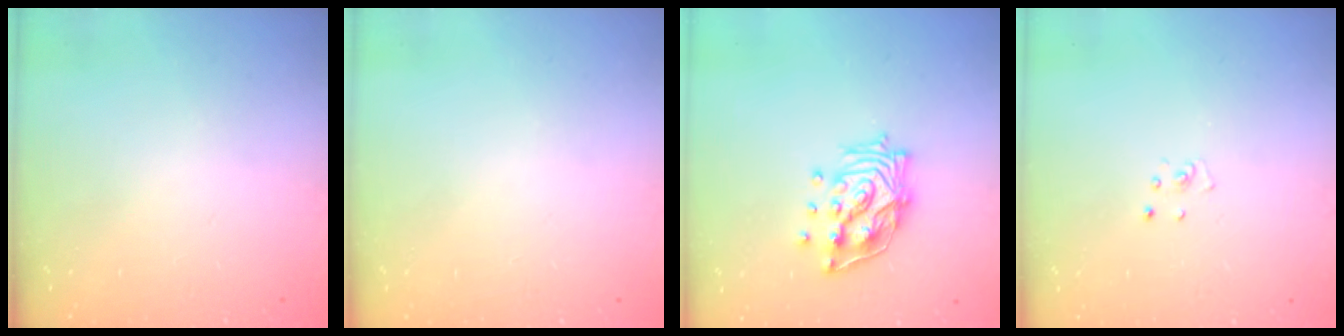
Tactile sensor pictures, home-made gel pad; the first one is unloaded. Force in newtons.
{"total": 0.0}
{"total": 14.2, "press": 14.1, "slide": 1.9}
{"total": 2.3, "press": 2.3, "slide": 0.2}